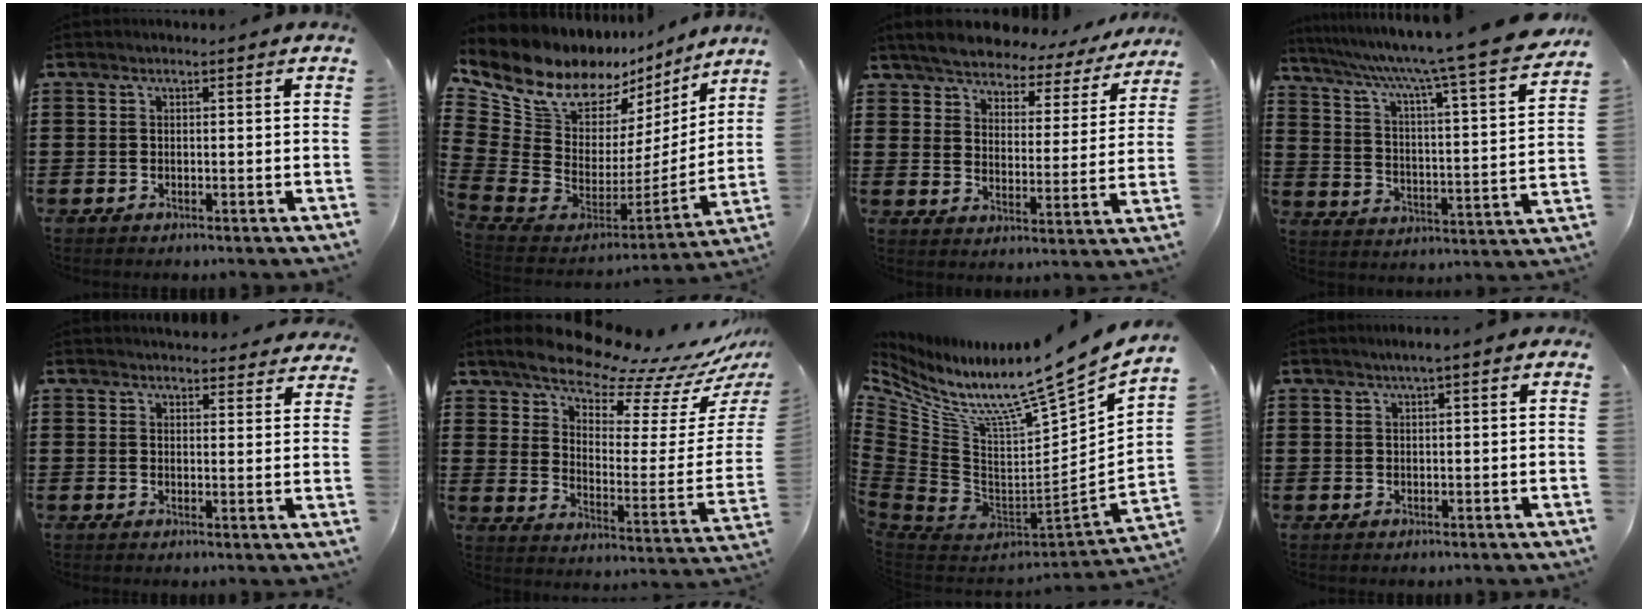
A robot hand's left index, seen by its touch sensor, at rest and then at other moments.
{"total": 10.4, "force": [8.0, 5.7, 3.4], "torque": [-0.107, -0.072, 0.144]}
{"total": 5.0, "force": [4.9, 0.8, 0.8], "torque": [-0.045, -0.034, 0.081]}
{"total": 8.9, "force": [7.3, -0.7, 5.0], "torque": [-0.118, -0.066, 0.108]}
{"total": 3.3, "force": [3.3, 0.5, 0.3], "torque": [-0.006, -0.012, 0.061]}
{"total": 10.2, "force": [9.8, 1.0, 2.7], "torque": [-0.072, -0.094, 0.164]}
{"total": 10.2, "force": [8.6, 0.1, 5.5], "torque": [-0.122, -0.091, 0.133]}
{"total": 1.2, "force": [0.5, 0.0, 1.1], "torque": [-0.020, 0.000, 0.009]}